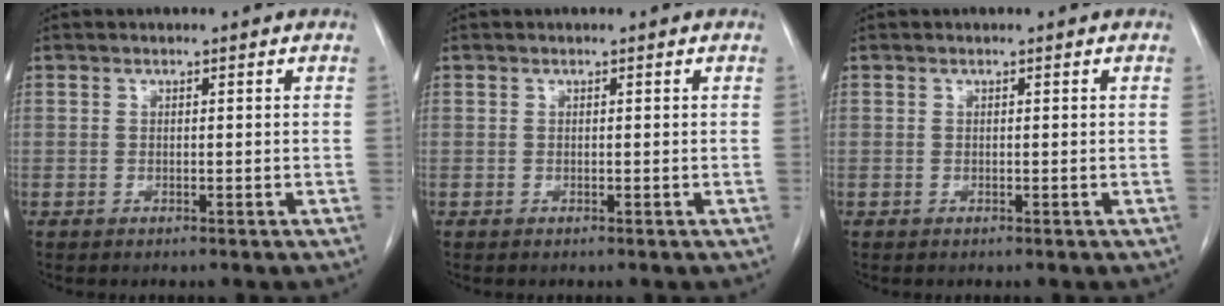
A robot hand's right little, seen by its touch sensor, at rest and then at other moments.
{"total": 0.0}
{"total": 0.0}